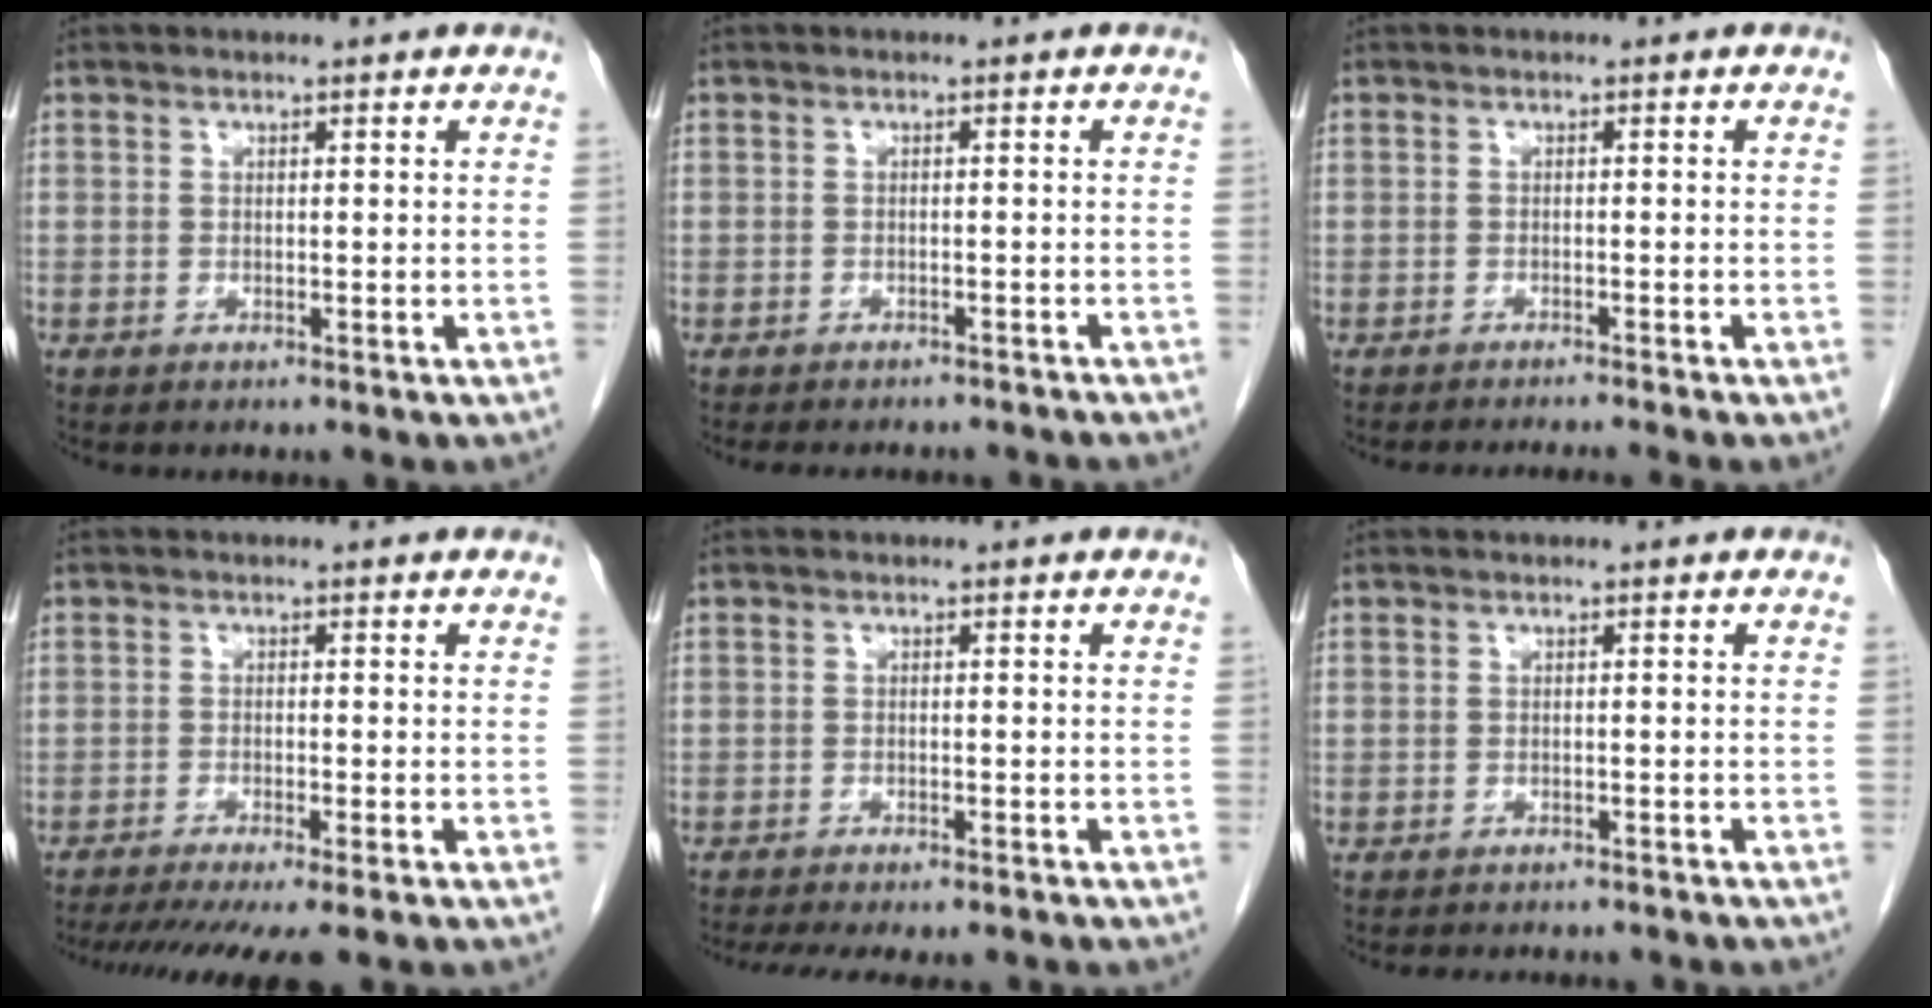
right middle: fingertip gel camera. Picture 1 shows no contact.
{"total": 9.6, "force": [-8.8, 2.3, 3.1], "torque": [-0.040, 0.001, -0.097]}
{"total": 5.2, "force": [-4.8, -1.0, 1.8], "torque": [-0.012, -0.008, -0.067]}
{"total": 11.7, "force": [-9.9, 0.1, 6.1], "torque": [-0.075, -0.026, -0.145]}
{"total": 11.5, "force": [-10.1, 2.4, 4.9], "torque": [-0.078, -0.010, -0.131]}
{"total": 8.1, "force": [-7.4, 1.8, 2.7], "torque": [-0.031, -0.001, -0.083]}